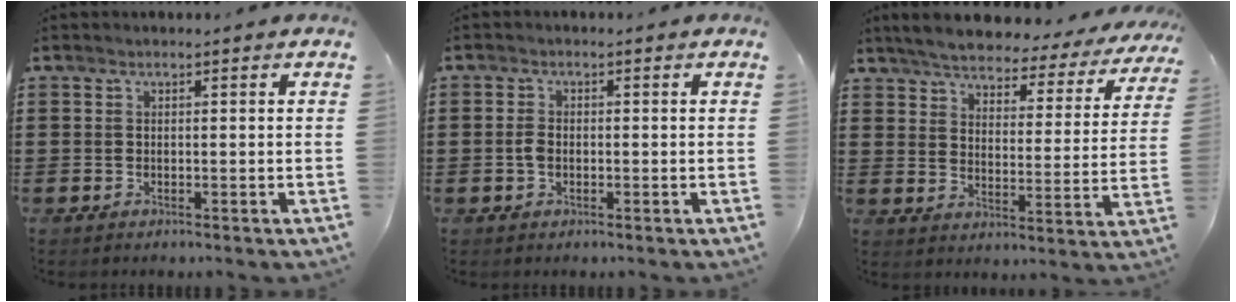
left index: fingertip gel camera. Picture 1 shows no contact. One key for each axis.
{"total": 1.9, "fx": -0.3, "fy": 1.2, "fz": 1.5, "tx": -0.047, "ty": -0.002, "tz": -0.011}
{"total": 4.6, "fx": 4.4, "fy": 0.5, "fz": 1.1, "tx": -0.048, "ty": -0.030, "tz": 0.071}